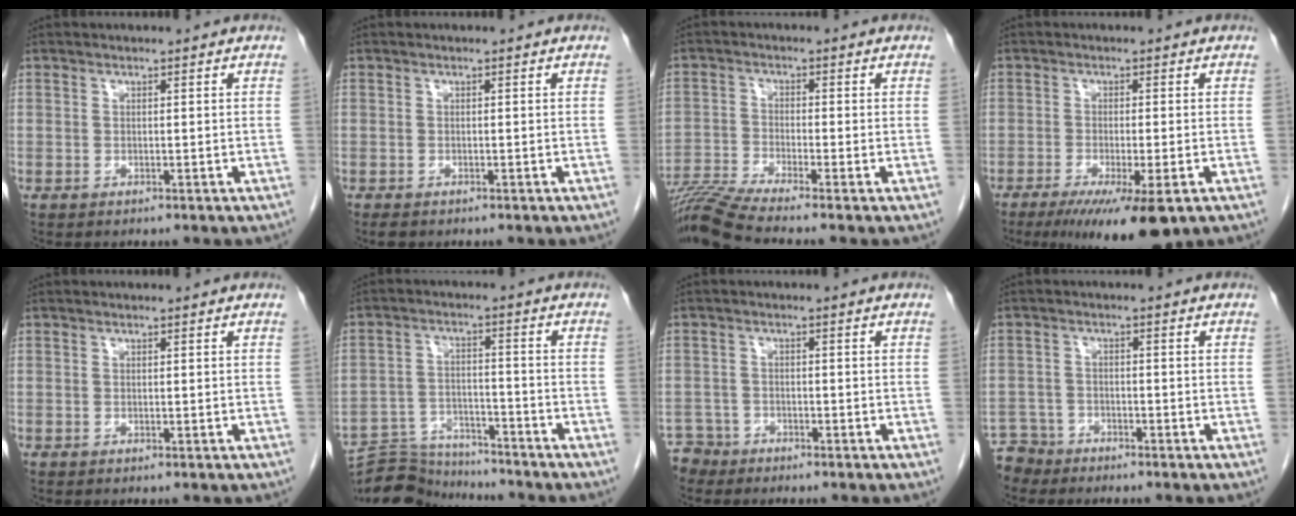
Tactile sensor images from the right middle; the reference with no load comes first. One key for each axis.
{"total": 1.1, "fx": -0.9, "fy": 0.5, "fz": 0.5, "tx": -0.013, "ty": -0.002, "tz": -0.012}
{"total": 8.2, "fx": -7.0, "fy": -1.8, "fz": 3.8, "tx": -0.069, "ty": -0.018, "tz": -0.128}
{"total": 10.7, "fx": -6.7, "fy": 1.2, "fz": 8.3, "tx": -0.120, "ty": -0.026, "tz": -0.104}
{"total": 0.0}
{"total": 11.5, "fx": -11.3, "fy": 1.9, "fz": 1.1, "tx": -0.018, "ty": 0.013, "tz": -0.185}
{"total": 3.1, "fx": -2.7, "fy": 1.2, "fz": -1.0, "tx": 0.017, "ty": 0.001, "tz": -0.055}
{"total": 4.1, "fx": -3.7, "fy": 1.5, "fz": -1.0, "tx": 0.019, "ty": -0.003, "tz": -0.074}